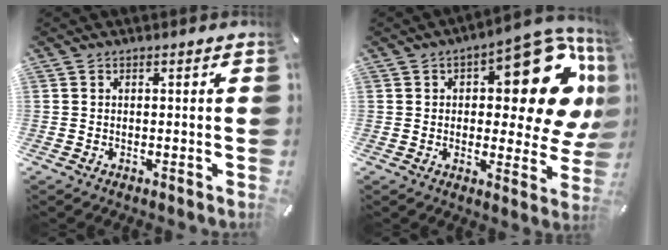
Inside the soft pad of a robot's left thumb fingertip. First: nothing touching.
{"total": 21.1, "force": [6.7, 10.4, 17.0], "torque": [-0.186, -0.056, 0.107]}